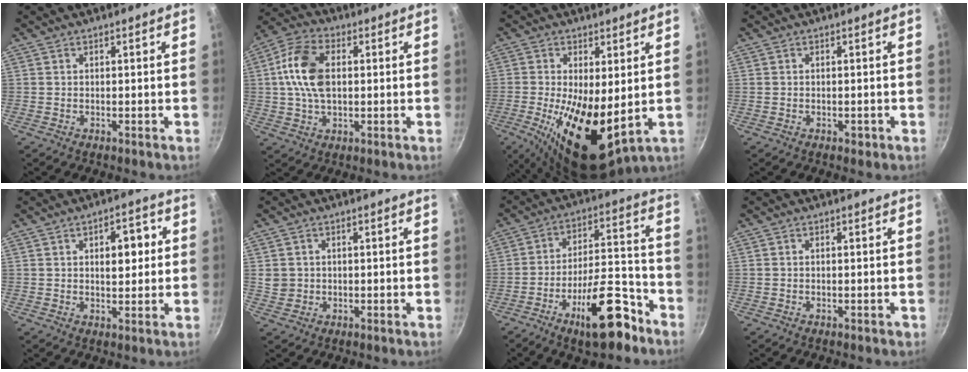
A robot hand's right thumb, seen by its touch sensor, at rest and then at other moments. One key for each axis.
{"total": 11.9, "fx": 1.4, "fy": 7.3, "fz": 9.3, "tx": -0.165, "ty": 0.018, "tz": 0.014}
{"total": 14.7, "fx": -1.6, "fy": 6.3, "fz": 13.2, "tx": -0.219, "ty": -0.018, "tz": -0.015}
{"total": 1.2, "fx": -0.5, "fy": 0.8, "fz": 0.7, "tx": -0.010, "ty": 0.003, "tz": -0.005}
{"total": 6.8, "fx": 1.4, "fy": 3.6, "fz": 5.6, "tx": -0.048, "ty": 0.003, "tz": 0.016}
{"total": 3.1, "fx": 0.2, "fy": 2.9, "fz": 1.1, "tx": -0.014, "ty": 0.009, "tz": 0.009}
{"total": 16.3, "fx": -9.5, "fy": 6.0, "fz": 11.8, "tx": -0.154, "ty": 0.073, "tz": -0.144}
{"total": 0.7, "fx": -0.4, "fy": 0.4, "fz": 0.4, "tx": -0.005, "ty": 0.004, "tz": -0.006}